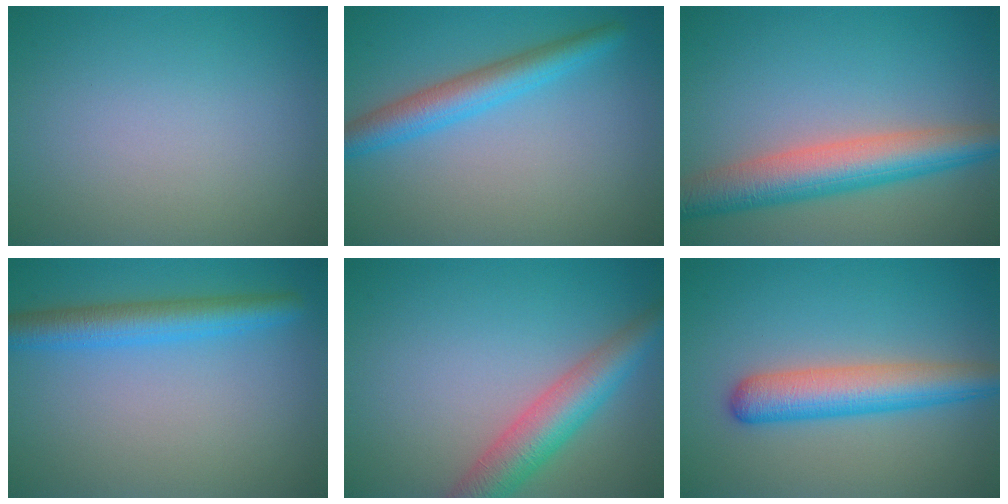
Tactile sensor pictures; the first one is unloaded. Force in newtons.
{"total": 4.0, "press": 4.0, "slide": 0.2}
{"total": 6.8, "press": 6.8, "slide": 0.2}
{"total": 4.1, "press": 4.1, "slide": 0.3}
{"total": 5.4, "press": 5.4, "slide": 0.3}
{"total": 5.3, "press": 5.3, "slide": 0.2}